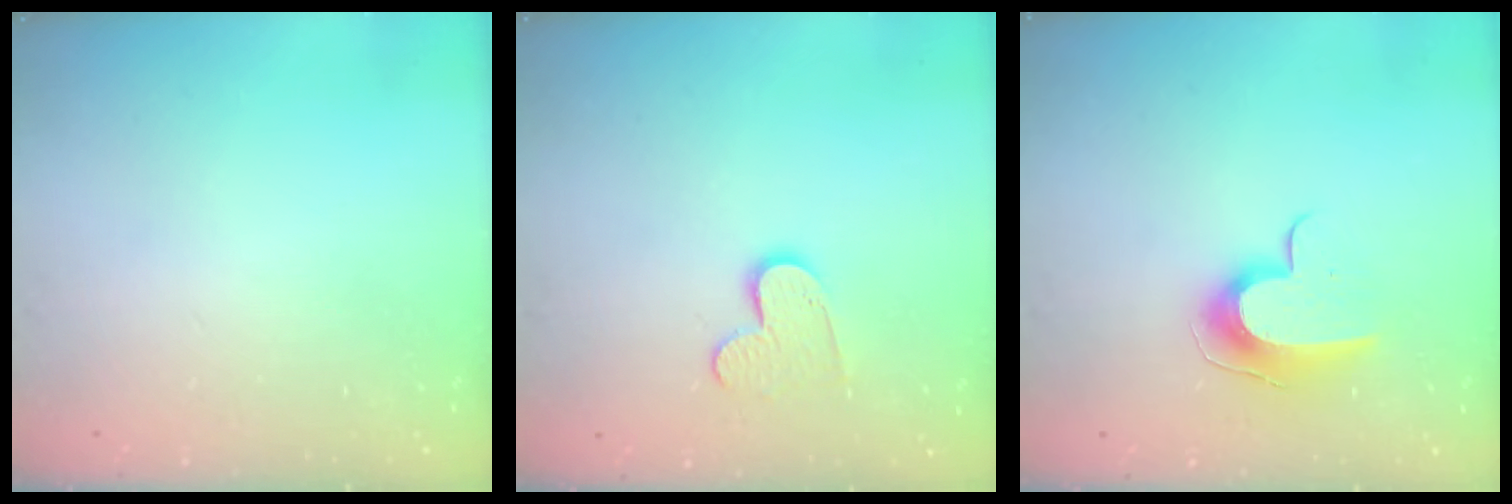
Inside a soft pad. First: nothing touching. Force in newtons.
{"total": 8.5, "press": 8.5, "slide": 0.5}
{"total": 9.5, "press": 9.5, "slide": 0.4}